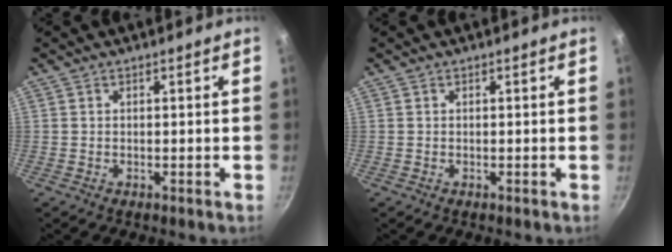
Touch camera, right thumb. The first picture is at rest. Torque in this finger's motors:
{"motor_torque": [-0.01, -0.12, 0.20, 0.07, 0.01]}